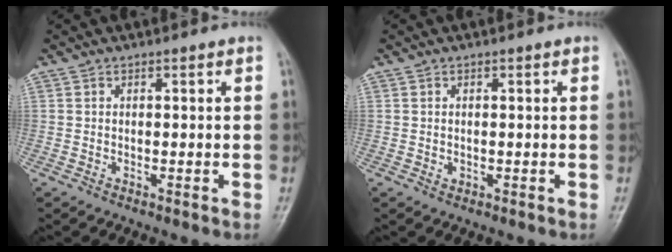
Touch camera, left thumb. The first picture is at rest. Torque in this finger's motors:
{"motor_torque": [-0.01, 0.01, 0.06, -0.04, 0.00]}